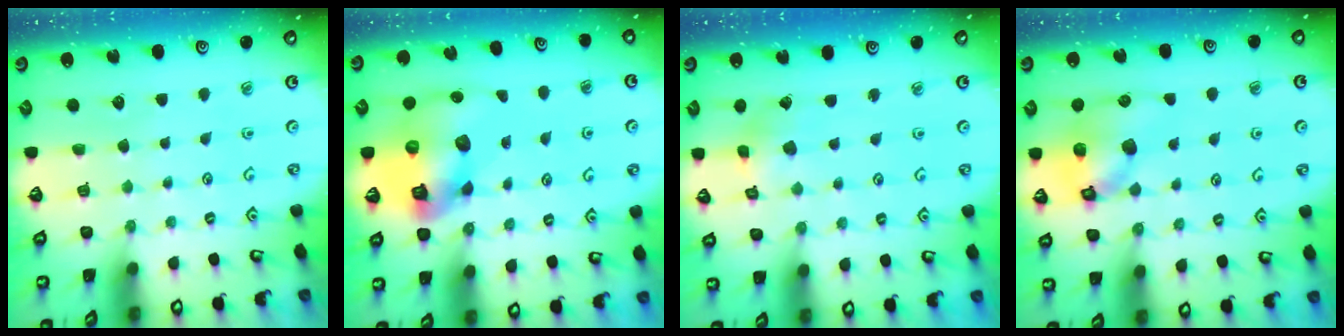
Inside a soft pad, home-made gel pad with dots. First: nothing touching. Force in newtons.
{"total": 15.1, "press": 15.0, "slide": 2.1}
{"total": 2.6, "press": 2.6, "slide": 0.3}
{"total": 11.9, "press": 11.7, "slide": 1.9}